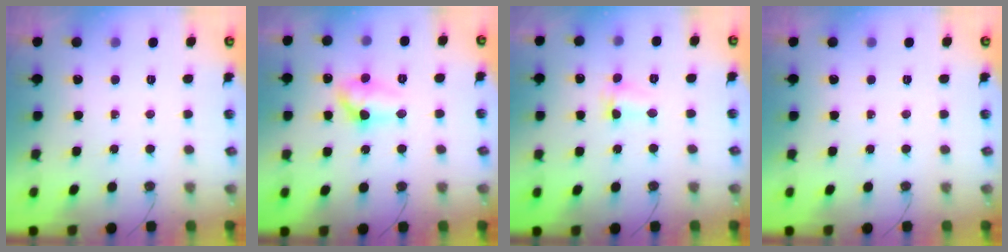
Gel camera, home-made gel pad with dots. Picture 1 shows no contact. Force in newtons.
{"total": 9.2, "press": 9.2, "slide": 0.8}
{"total": 2.5, "press": 2.5, "slide": 0.4}
{"total": 0.0}